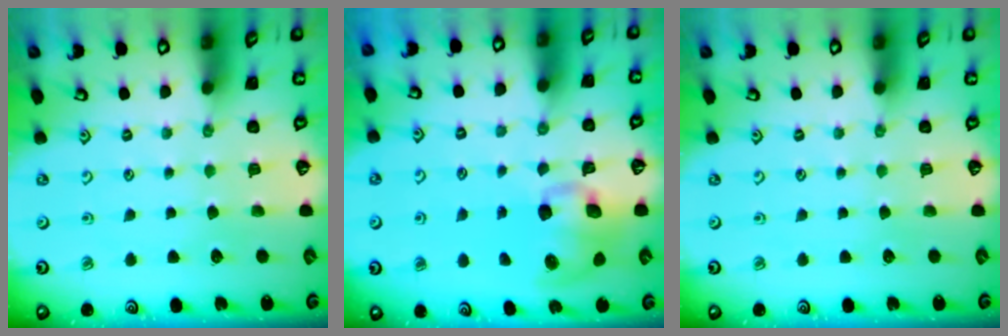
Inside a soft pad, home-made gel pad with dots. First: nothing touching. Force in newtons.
{"total": 10.0, "press": 9.8, "slide": 1.6}
{"total": 0.0}